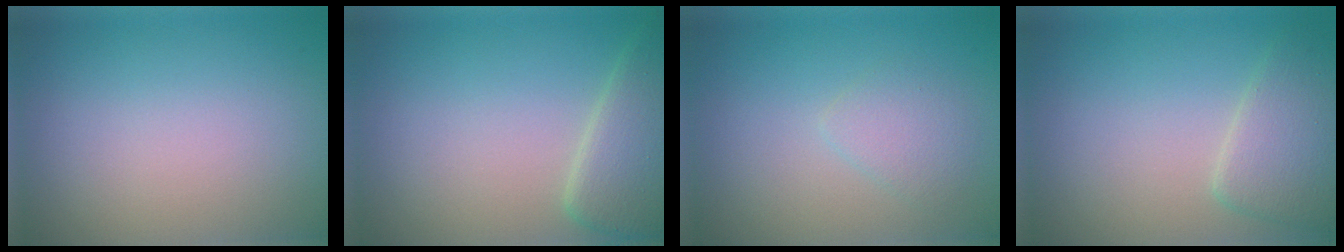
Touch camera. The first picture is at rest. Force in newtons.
{"total": 4.4, "press": 4.4, "slide": 0.3}
{"total": 1.7, "press": 1.7, "slide": 0.1}
{"total": 3.5, "press": 3.5, "slide": 0.1}